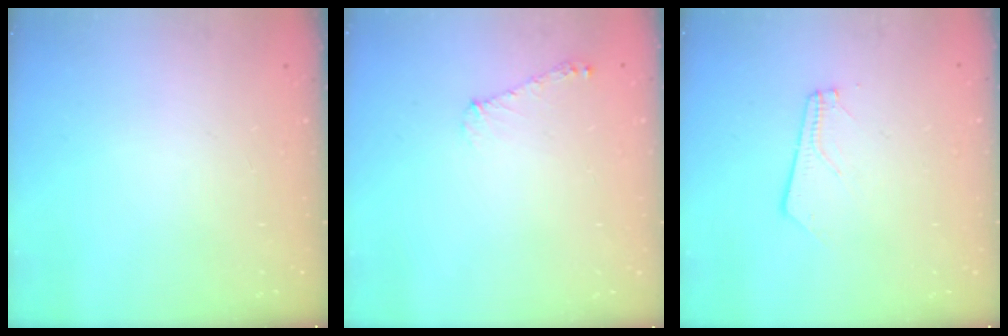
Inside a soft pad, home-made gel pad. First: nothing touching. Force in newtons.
{"total": 4.4, "press": 4.3, "slide": 0.6}
{"total": 2.7, "press": 2.7, "slide": 0.4}